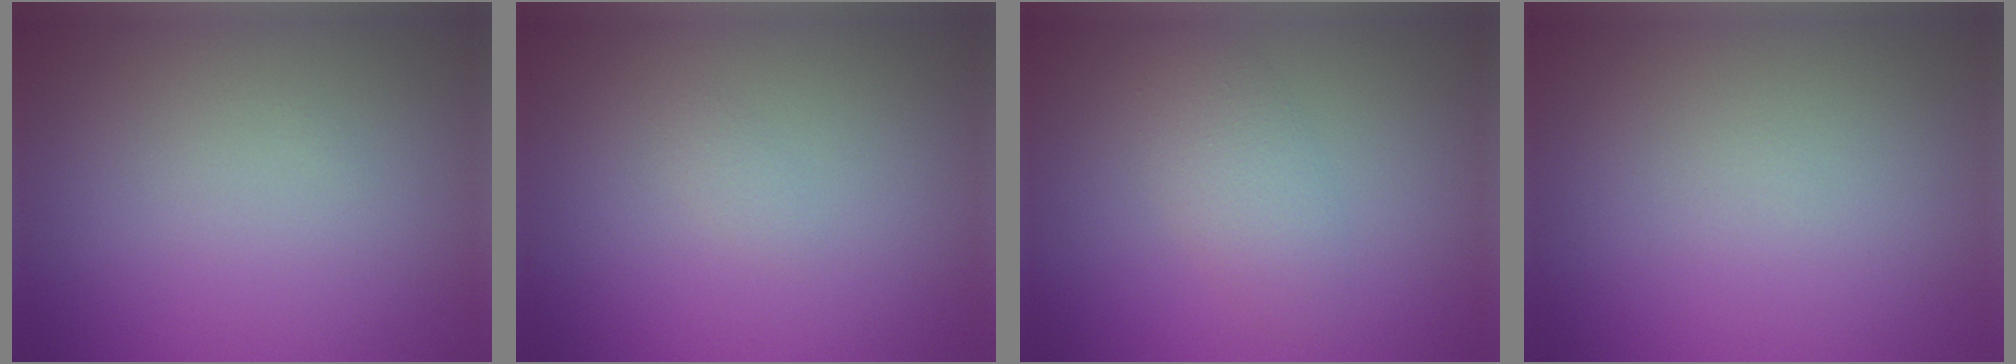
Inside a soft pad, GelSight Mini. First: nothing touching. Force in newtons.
{"total": 0.6, "press": 0.6, "slide": 0.0}
{"total": 2.7, "press": 2.7, "slide": 0.1}
{"total": 0.0}